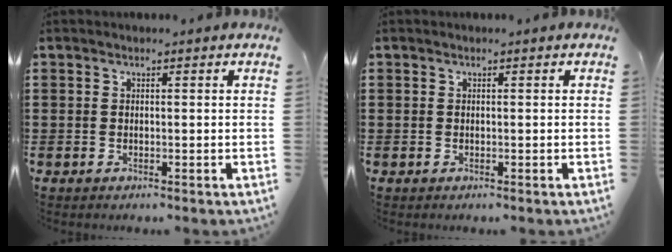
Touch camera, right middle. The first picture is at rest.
{"total": 0.0}